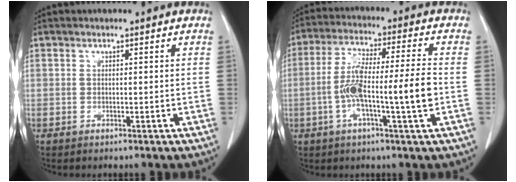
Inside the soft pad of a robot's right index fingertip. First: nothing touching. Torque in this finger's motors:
{"motor_torque": [1.38, -0.32, 0.53, 0.21]}